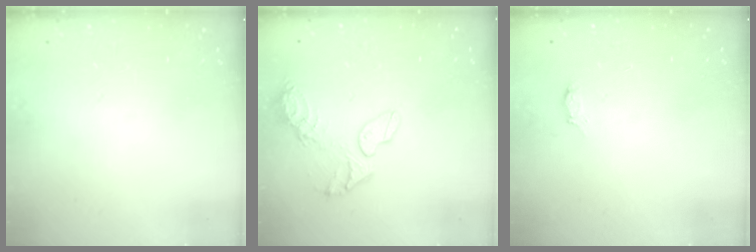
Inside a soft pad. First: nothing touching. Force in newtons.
{"total": 12.3, "press": 10.9, "slide": 5.6}
{"total": 2.0, "press": 2.0, "slide": 0.3}